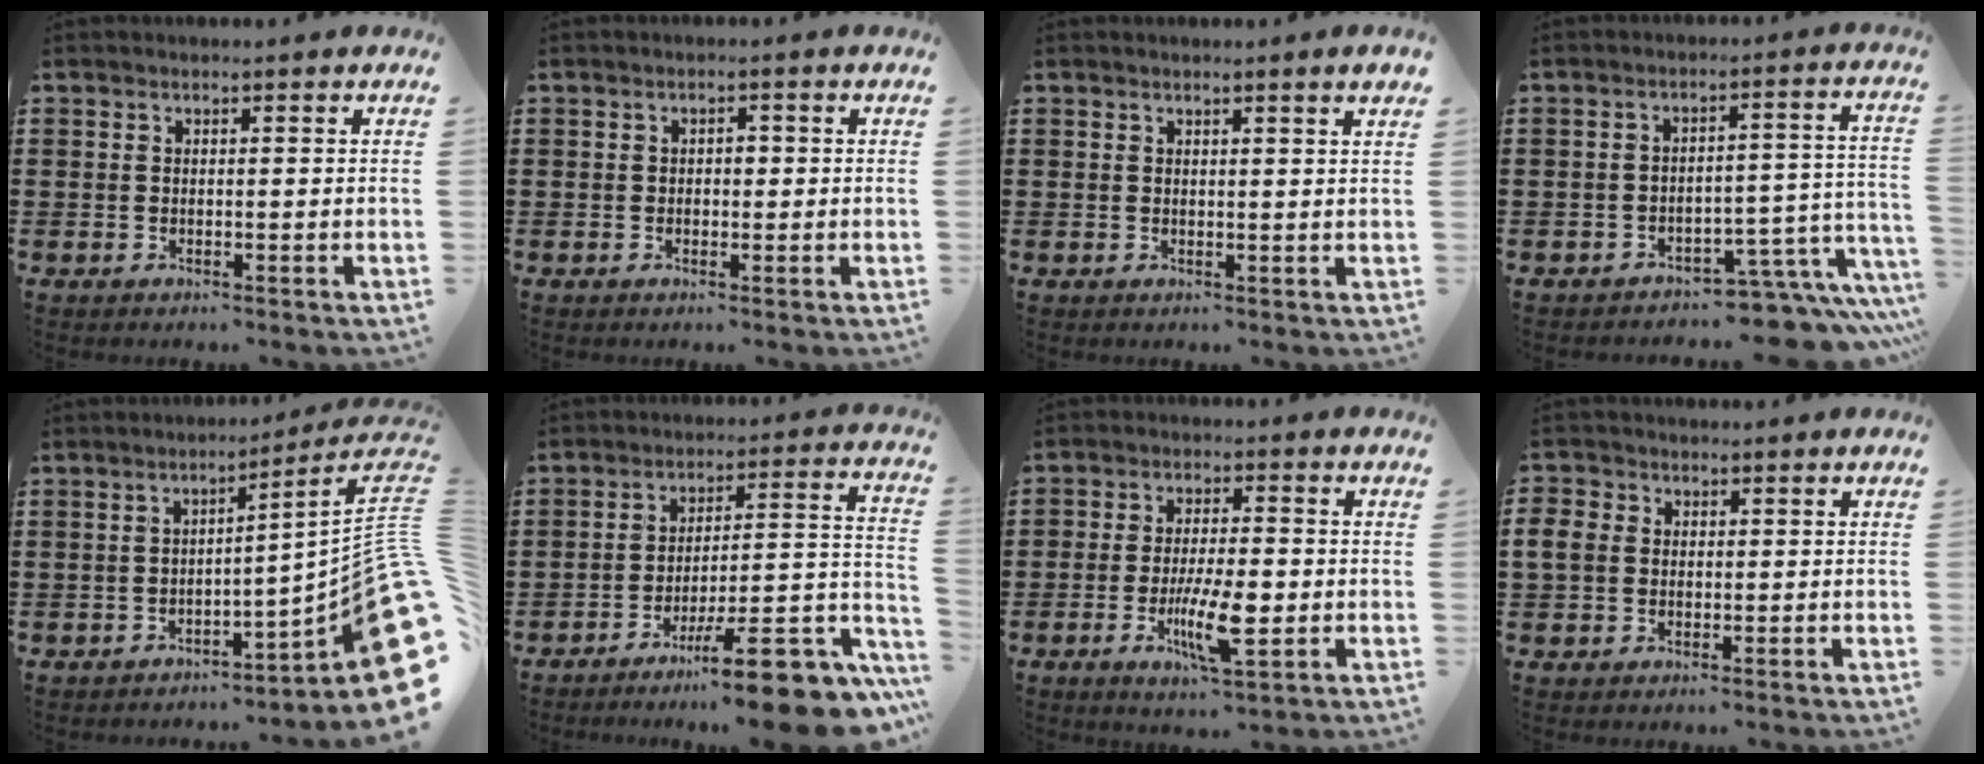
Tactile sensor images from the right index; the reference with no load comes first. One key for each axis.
{"total": 1.2, "fx": 0.0, "fy": 0.7, "fz": 0.9, "tx": -0.019, "ty": 0.004, "tz": -0.002}
{"total": 1.2, "fx": 0.9, "fy": -0.3, "fz": 0.7, "tx": -0.013, "ty": -0.002, "tz": 0.017}
{"total": 5.9, "fx": -5.0, "fy": 1.3, "fz": 2.9, "tx": -0.044, "ty": 0.006, "tz": -0.092}
{"total": 11.8, "fx": -2.4, "fy": 3.7, "fz": 11.0, "tx": -0.137, "ty": -0.009, "tz": -0.037}
{"total": 13.0, "fx": -9.7, "fy": 1.5, "fz": 8.6, "tx": -0.108, "ty": 0.025, "tz": -0.170}
{"total": 8.3, "fx": -2.3, "fy": 2.3, "fz": 7.7, "tx": -0.150, "ty": -0.011, "tz": -0.040}
{"total": 3.0, "fx": 0.0, "fy": 2.6, "fz": 1.4, "tx": -0.049, "ty": 0.004, "tz": -0.006}